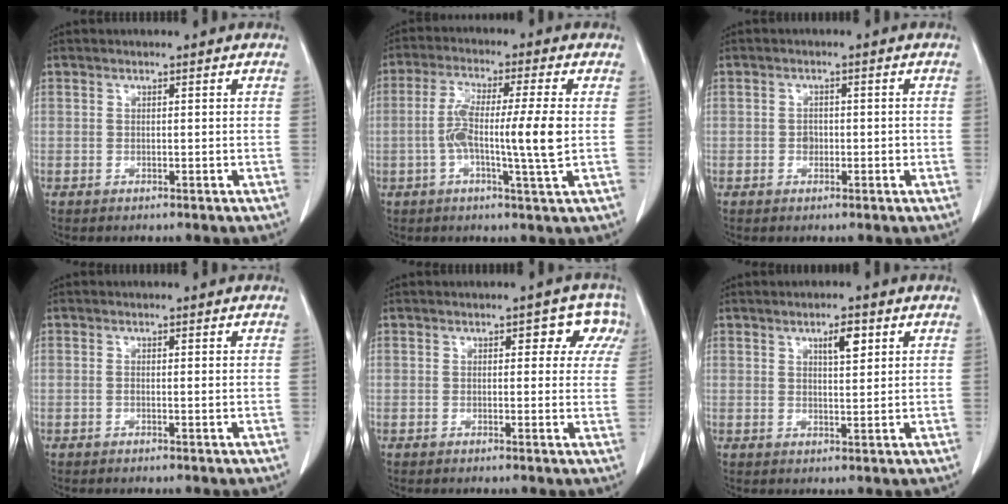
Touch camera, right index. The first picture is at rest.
{"total": 10.0, "force": [-0.7, 0.2, 9.9], "torque": [-0.184, 0.006, -0.021]}
{"total": 1.7, "force": [-0.4, 1.3, 1.0], "torque": [-0.013, 0.005, -0.004]}
{"total": 0.7, "force": [-0.1, 0.2, 0.7], "torque": [-0.013, -0.001, 0.000]}
{"total": 4.6, "force": [2.0, 2.9, 3.0], "torque": [-0.009, 0.017, 0.011]}
{"total": 3.6, "force": [1.8, 0.9, 3.0], "torque": [-0.050, -0.001, 0.028]}